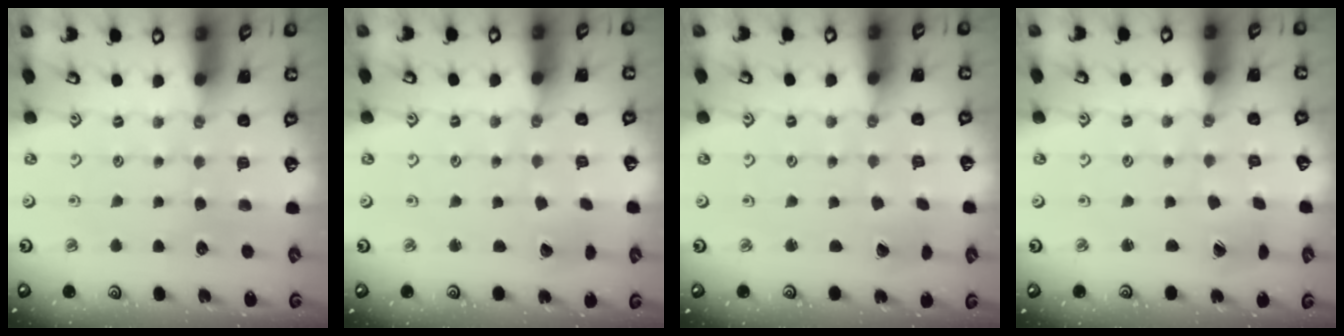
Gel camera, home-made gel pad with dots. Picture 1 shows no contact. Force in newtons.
{"total": 2.6, "press": 2.6, "slide": 0.3}
{"total": 0.8, "press": 0.8, "slide": 0.1}
{"total": 2.5, "press": 2.4, "slide": 0.4}